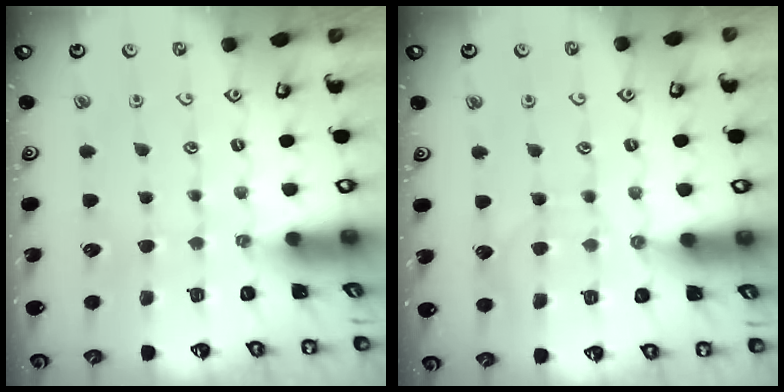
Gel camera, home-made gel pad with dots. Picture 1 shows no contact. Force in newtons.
{"total": 4.6, "press": 4.6, "slide": 0.5}